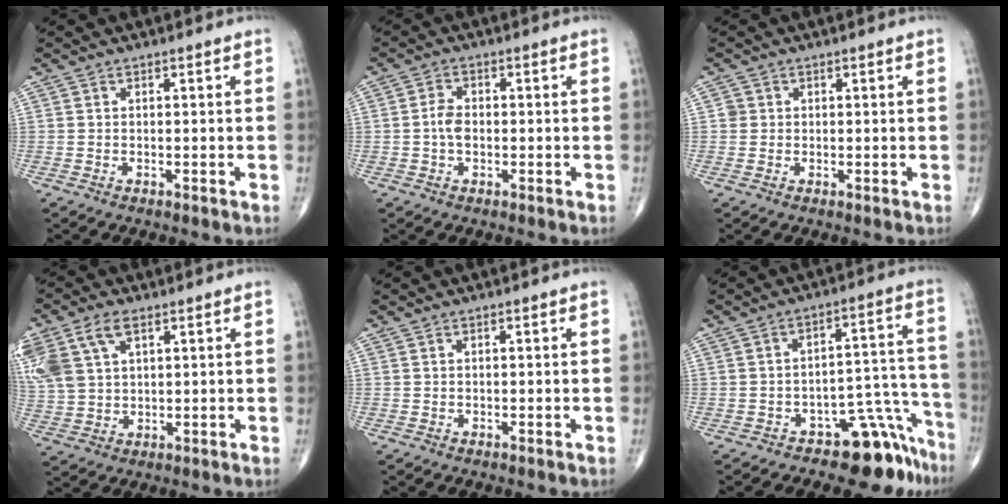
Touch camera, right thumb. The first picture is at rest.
{"total": 3.4, "force": [-0.4, 2.2, 2.6], "torque": [-0.051, 0.009, -0.012]}
{"total": 1.4, "force": [0.2, 1.3, 0.2], "torque": [0.005, 0.003, 0.001]}
{"total": 14.5, "force": [6.3, 8.9, 9.6], "torque": [-0.238, 0.008, 0.129]}
{"total": 0.0}
{"total": 10.2, "force": [-8.1, 4.6, 4.2], "torque": [0.013, 0.118, -0.117]}